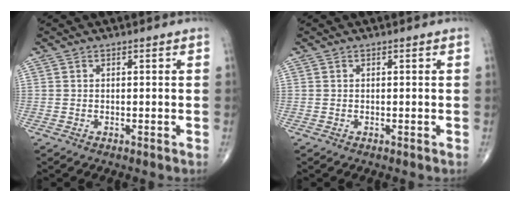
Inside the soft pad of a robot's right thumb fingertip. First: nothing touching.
{"total": 0.0}